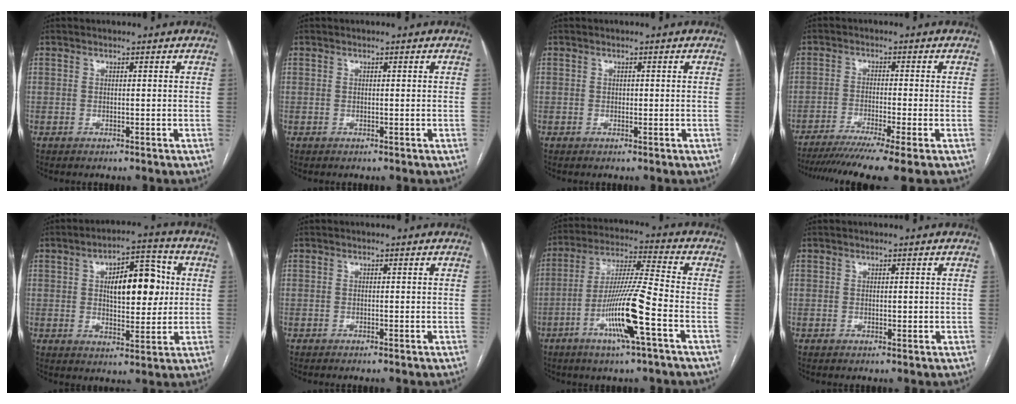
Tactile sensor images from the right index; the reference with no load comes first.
{"total": 0.0}
{"total": 0.5, "force": [0.1, 0.4, 0.3], "torque": [-0.004, 0.001, 0.001]}
{"total": 12.7, "force": [-9.7, -0.8, 8.1], "torque": [-0.128, -0.029, -0.152]}
{"total": 11.6, "force": [2.1, 4.8, 10.4], "torque": [-0.155, 0.021, 0.036]}
{"total": 0.0}
{"total": 13.1, "force": [-5.1, -0.4, 12.0], "torque": [-0.234, -0.007, -0.097]}
{"total": 0.8, "force": [0.1, 0.4, 0.6], "torque": [-0.008, -0.002, 0.003]}